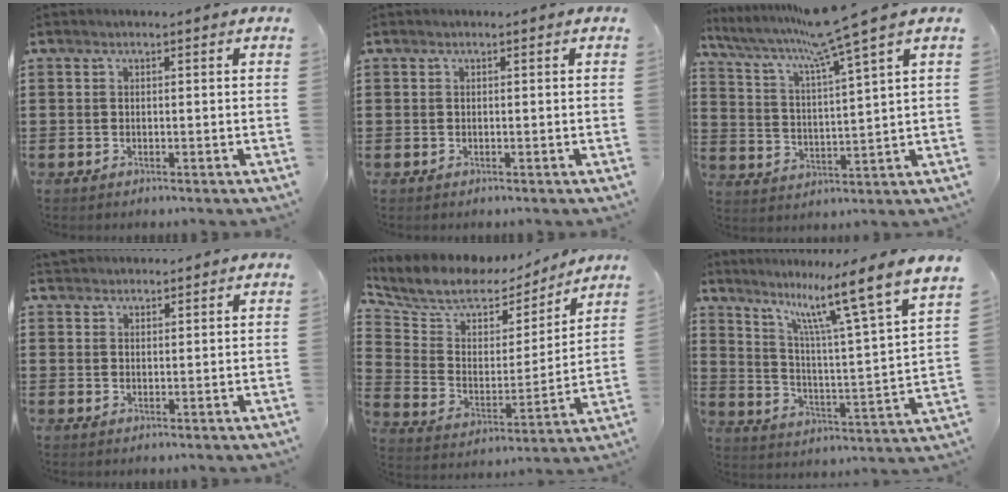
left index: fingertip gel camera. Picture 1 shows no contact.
{"total": 0.0}
{"total": 8.6, "force": [6.8, -1.3, 5.1], "torque": [-0.125, -0.042, 0.107]}
{"total": 1.7, "force": [1.6, 0.6, -0.2], "torque": [-0.001, 0.003, 0.033]}
{"total": 7.9, "force": [6.6, 3.8, 2.2], "torque": [-0.078, -0.042, 0.109]}
{"total": 11.1, "force": [7.9, 0.0, 7.7], "torque": [-0.155, -0.064, 0.114]}